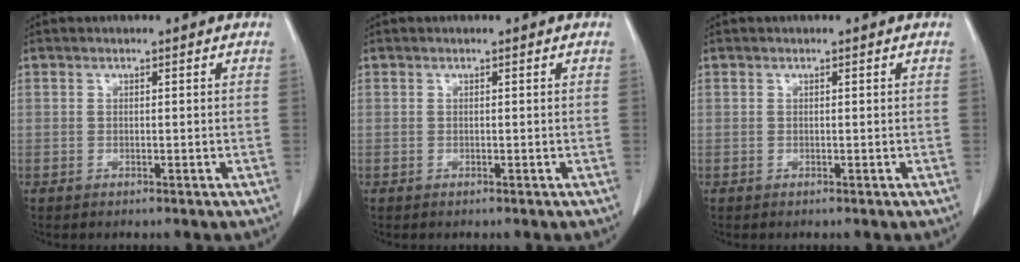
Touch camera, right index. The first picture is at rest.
{"total": 0.0}
{"total": 0.0}